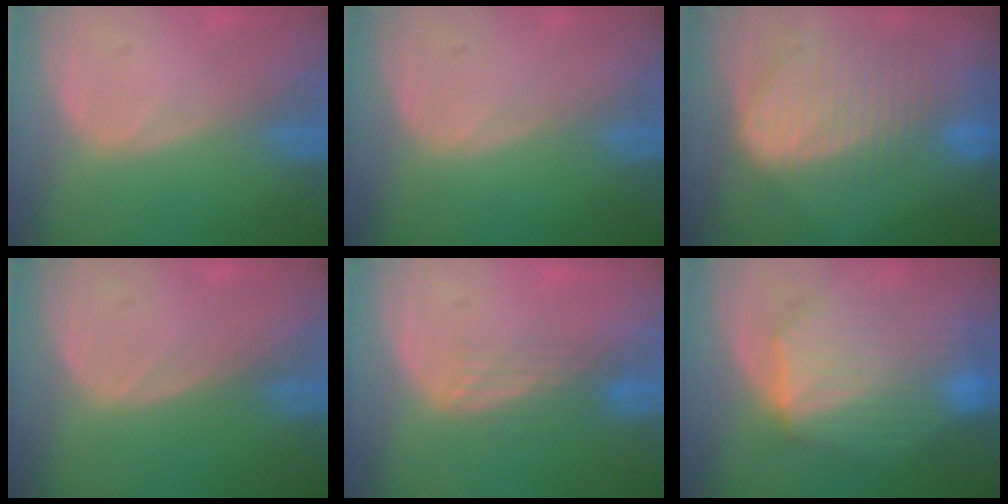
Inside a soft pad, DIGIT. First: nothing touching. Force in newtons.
{"total": 0.0}
{"total": 10.5, "press": 9.1, "slide": 5.2}
{"total": 0.0}
{"total": 3.4, "press": 2.8, "slide": 1.9}
{"total": 10.1, "press": 10.0, "slide": 0.9}